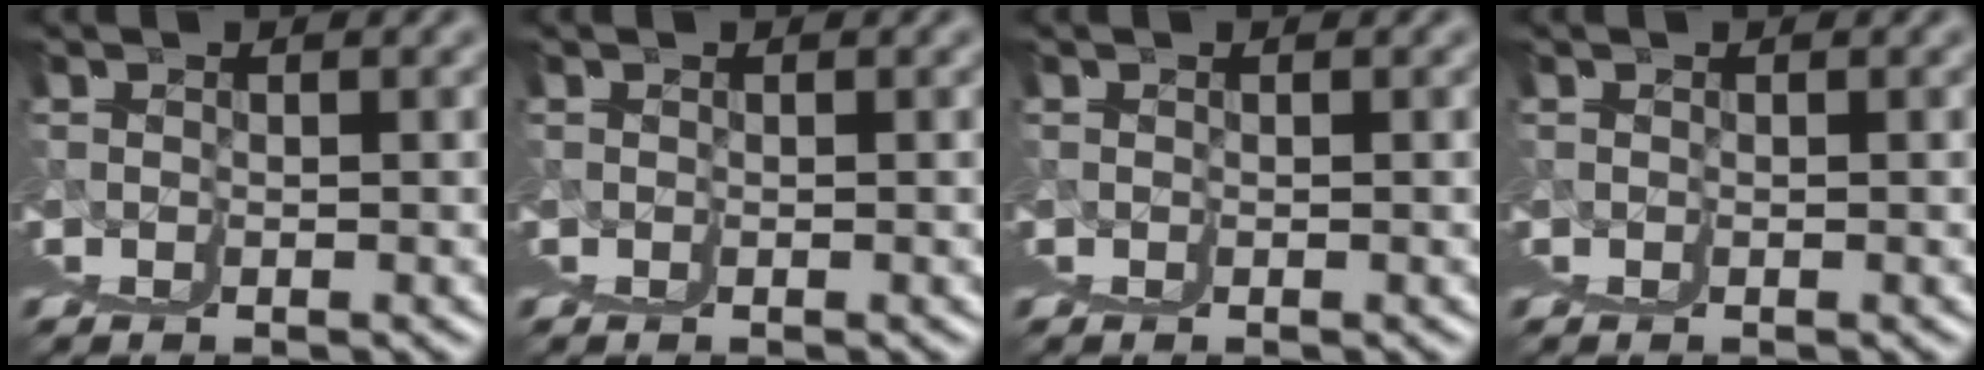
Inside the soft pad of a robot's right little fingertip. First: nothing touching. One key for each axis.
{"total": 0.0}
{"total": 0.0}
{"total": 0.0}